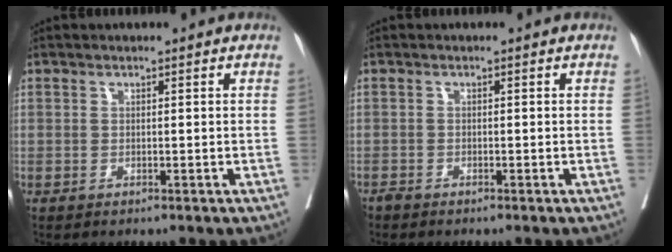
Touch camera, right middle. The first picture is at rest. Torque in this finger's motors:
{"motor_torque": [1.09, -1.04, 0.42, 0.12]}